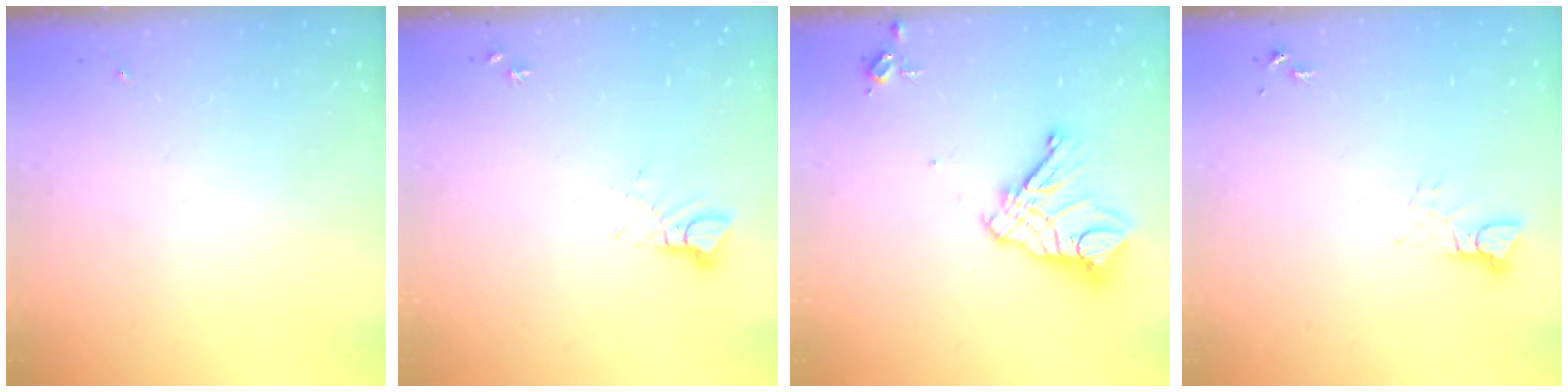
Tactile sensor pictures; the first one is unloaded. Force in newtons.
{"total": 3.5, "press": 3.5, "slide": 0.2}
{"total": 14.6, "press": 14.6, "slide": 1.5}
{"total": 3.3, "press": 3.3, "slide": 0.3}